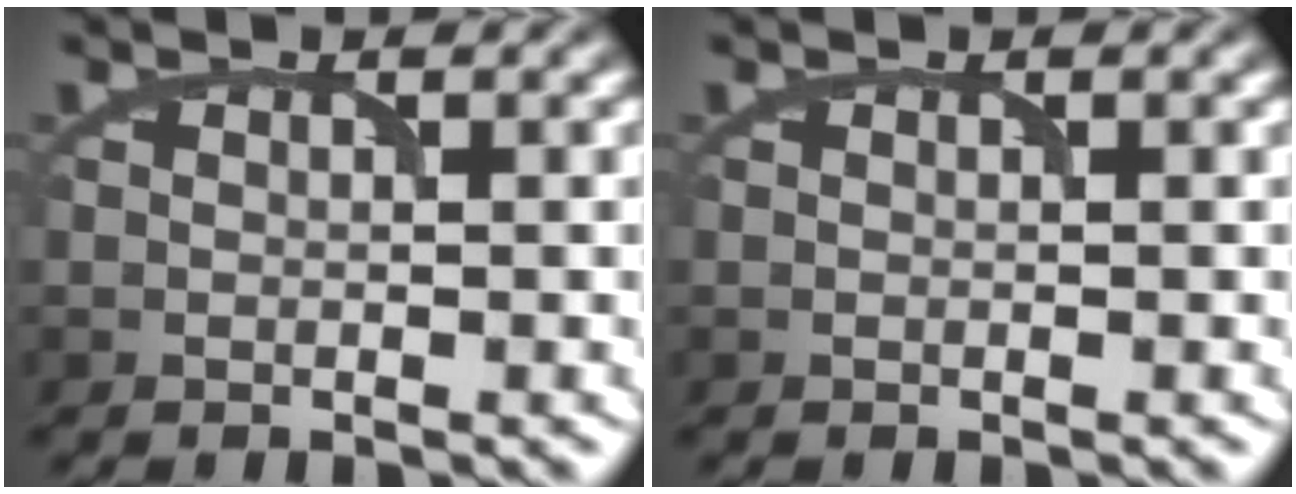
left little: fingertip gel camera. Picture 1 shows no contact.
{"total": 0.0}